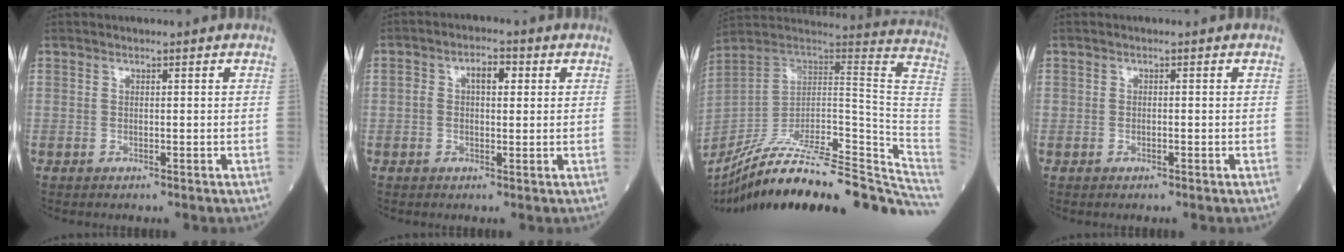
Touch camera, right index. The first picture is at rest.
{"total": 4.1, "force": [0.8, 2.1, 3.5], "torque": [-0.063, 0.021, 0.016]}
{"total": 33.6, "force": [-28.7, 3.5, 17.1], "torque": [-0.158, -0.020, -0.412]}
{"total": 0.7, "force": [-0.3, 0.3, 0.5], "torque": [-0.005, 0.000, -0.006]}